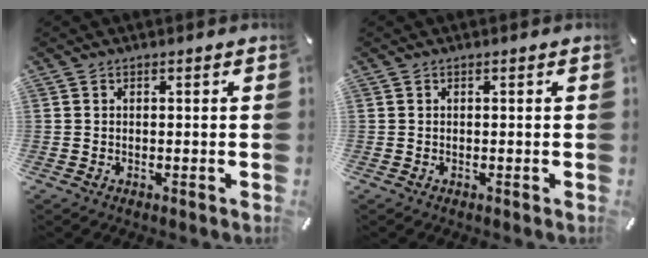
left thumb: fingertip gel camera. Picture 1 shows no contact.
{"total": 0.0}